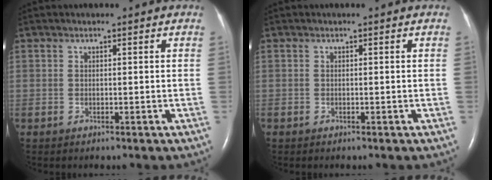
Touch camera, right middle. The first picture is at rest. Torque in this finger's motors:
{"motor_torque": [-0.17, 0.18, 0.01, 0.01]}